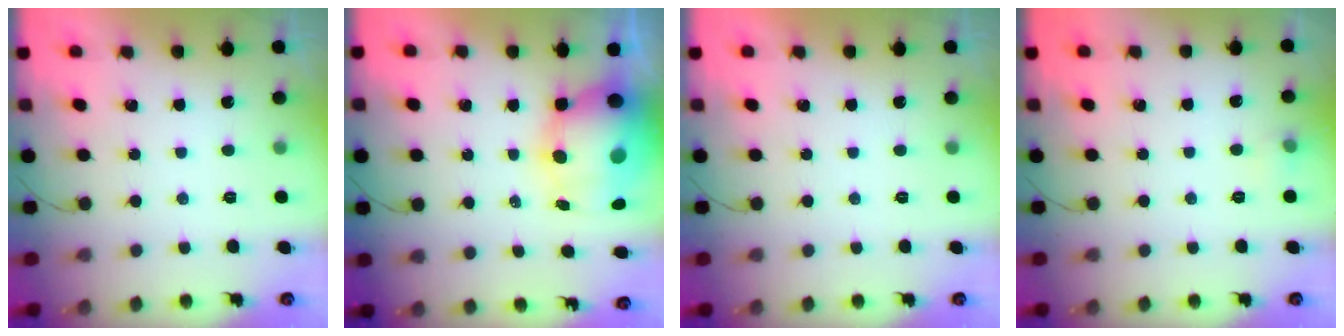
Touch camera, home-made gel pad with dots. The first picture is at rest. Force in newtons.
{"total": 12.3, "press": 11.9, "slide": 2.9}
{"total": 0.0}
{"total": 5.0, "press": 3.7, "slide": 3.3}